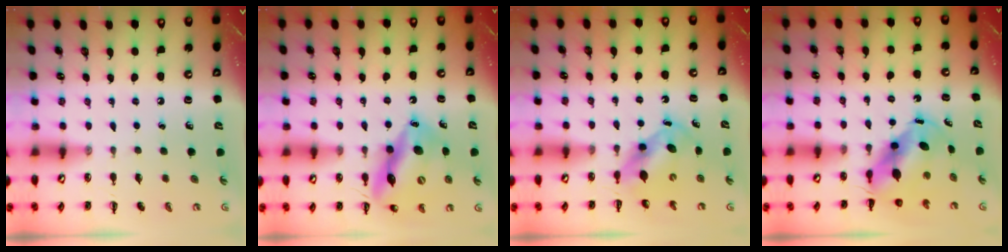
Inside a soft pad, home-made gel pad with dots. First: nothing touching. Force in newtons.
{"total": 16.9, "press": 16.5, "slide": 3.6}
{"total": 6.0, "press": 5.9, "slide": 0.7}
{"total": 7.0, "press": 6.6, "slide": 2.3}